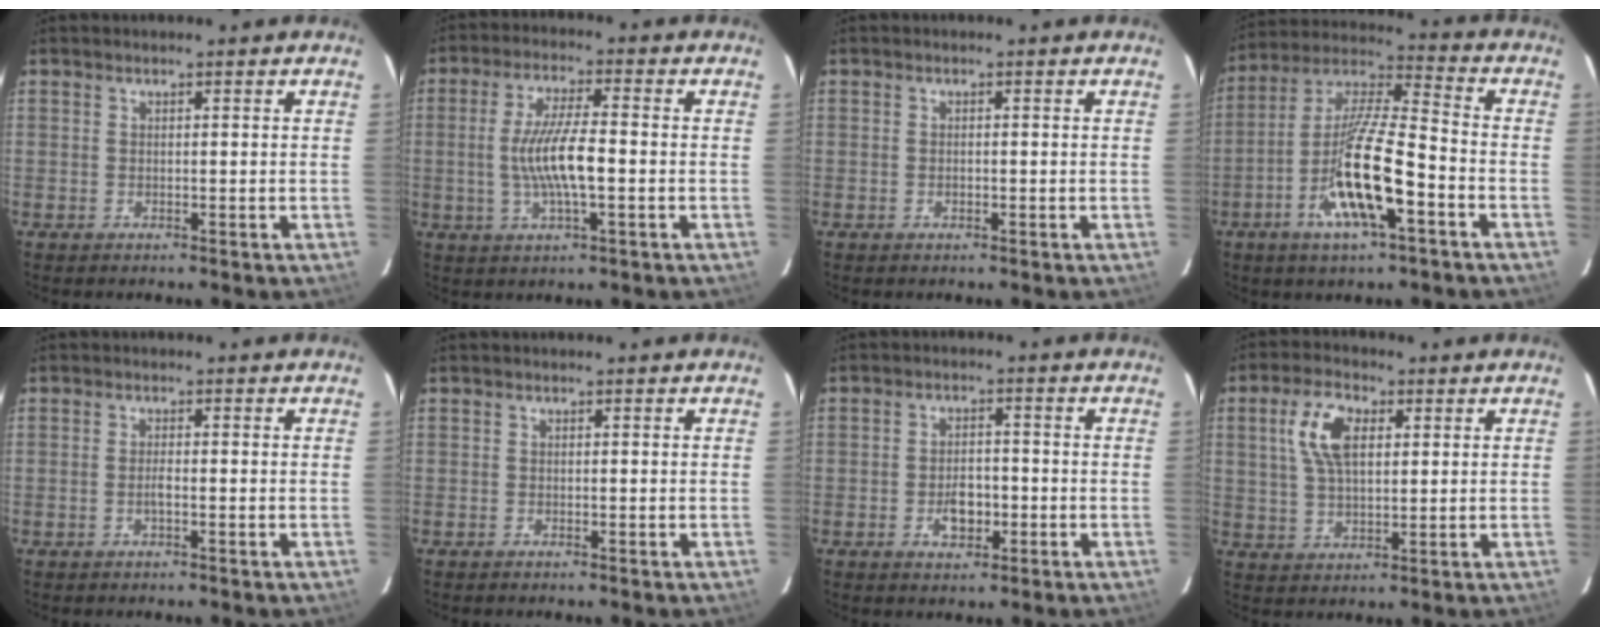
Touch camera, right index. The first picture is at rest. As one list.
[{"total": 9.1, "force": [-1.3, 1.6, 8.8], "torque": [-0.170, -0.003, -0.024]}, {"total": 0.7, "force": [-0.3, 0.5, 0.3], "torque": [-0.005, 0.001, -0.005]}, {"total": 15.7, "force": [-6.5, 3.3, 14.0], "torque": [-0.280, -0.011, -0.127]}, {"total": 1.3, "force": [-0.6, 0.2, 1.1], "torque": [-0.023, 0.001, -0.010]}, {"total": 0.0}, {"total": 4.7, "force": [-1.8, 2.9, 3.3], "torque": [-0.062, 0.002, -0.024]}, {"total": 8.7, "force": [2.6, 4.6, 6.9], "torque": [-0.137, 0.016, 0.051]}]